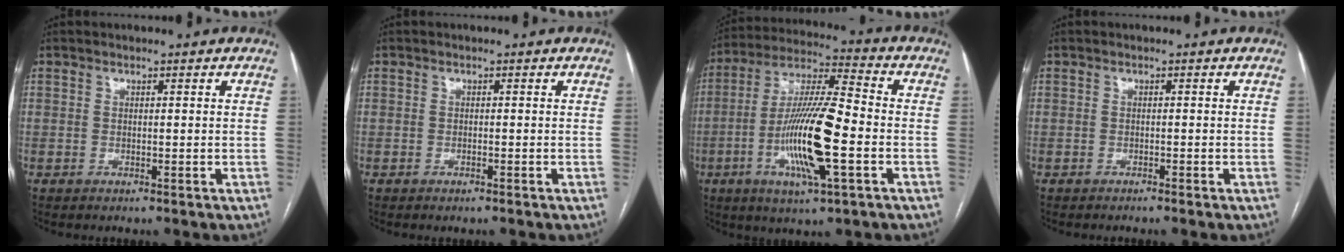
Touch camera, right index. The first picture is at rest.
{"total": 0.6, "force": [-0.4, 0.0, 0.4], "torque": [-0.012, -0.001, -0.006]}
{"total": 16.1, "force": [-4.2, 1.7, 15.5], "torque": [-0.304, -0.007, -0.078]}
{"total": 1.0, "force": [-0.8, -0.2, 0.5], "torque": [-0.009, 0.003, -0.013]}